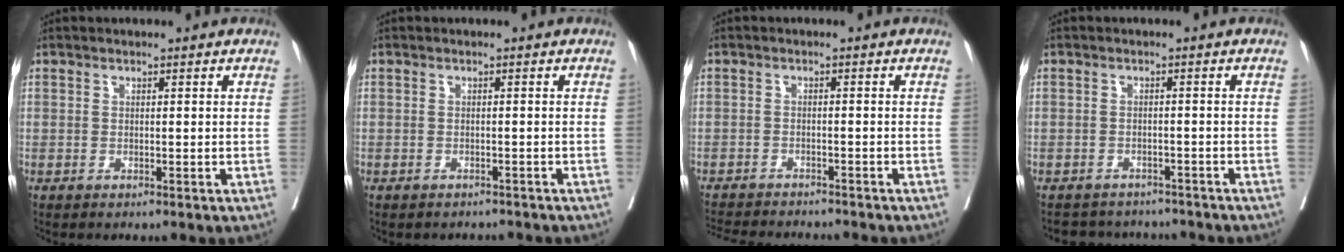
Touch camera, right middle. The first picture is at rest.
{"total": 2.8, "force": [-2.6, 1.0, 0.1], "torque": [0.001, 0.000, -0.035]}
{"total": 11.0, "force": [-10.3, 1.7, 3.5], "torque": [-0.060, -0.007, -0.141]}
{"total": 7.5, "force": [-7.0, 2.4, 0.8], "torque": [-0.008, 0.011, -0.086]}